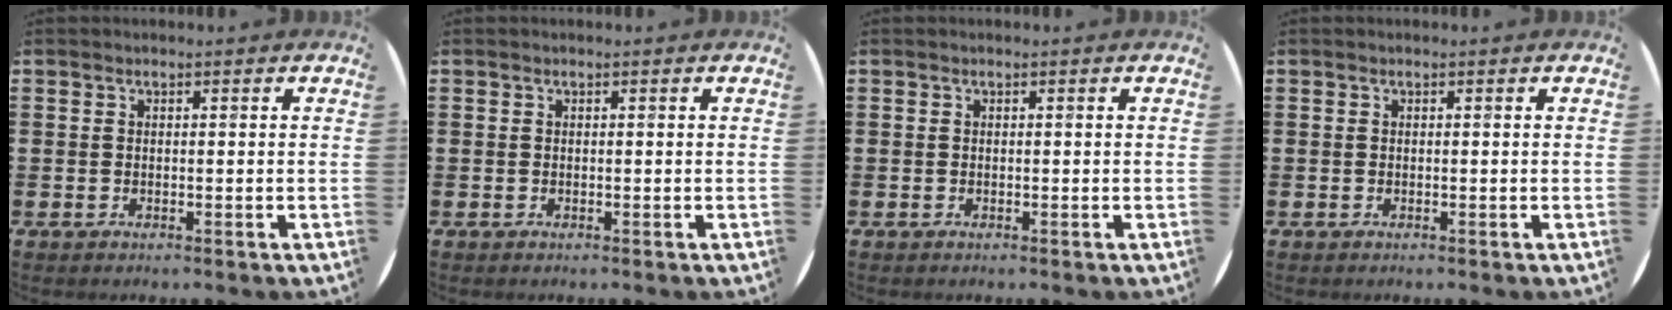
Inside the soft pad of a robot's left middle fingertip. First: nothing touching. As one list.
[{"total": 0.0}, {"total": 0.0}, {"total": 0.0}]